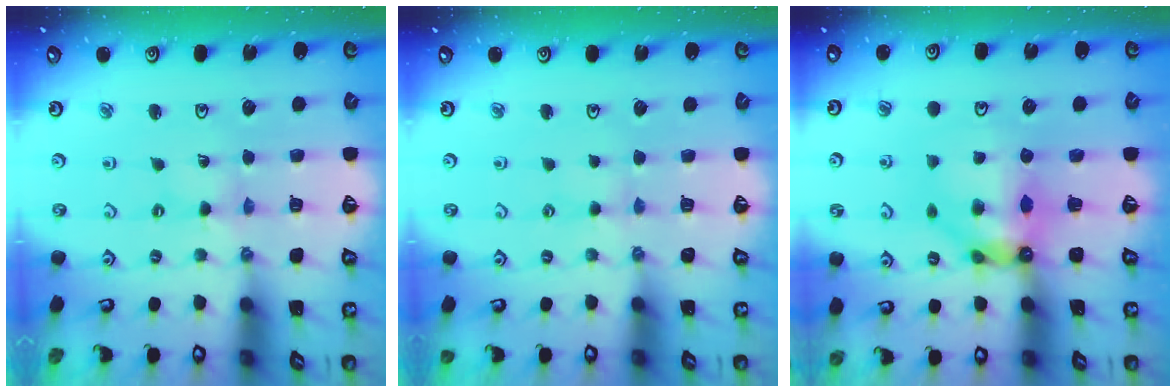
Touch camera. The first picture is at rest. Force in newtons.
{"total": 2.4, "press": 2.3, "slide": 0.3}
{"total": 9.4, "press": 9.3, "slide": 0.8}